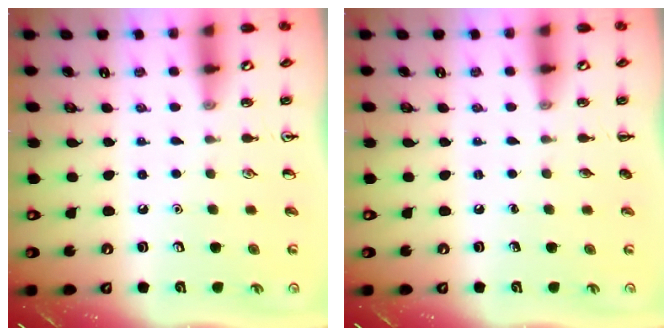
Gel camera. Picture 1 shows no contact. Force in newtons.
{"total": 0.0}